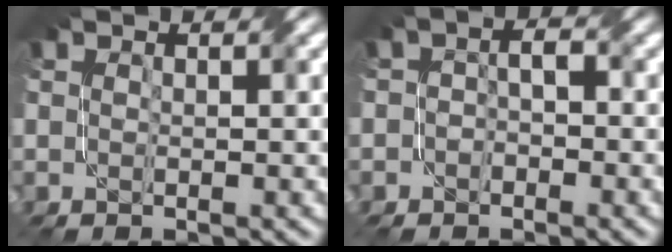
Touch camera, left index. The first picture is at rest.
{"total": 2.1, "force": [-1.1, 1.4, 0.9], "torque": [-0.006, 0.004, -0.027]}